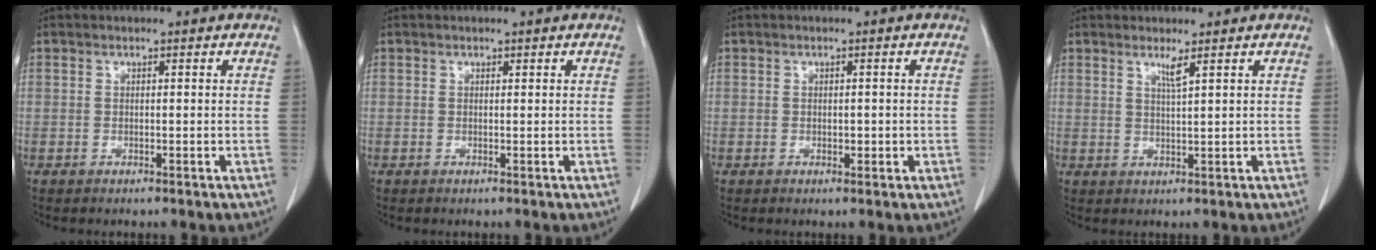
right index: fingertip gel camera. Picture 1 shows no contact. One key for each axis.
{"total": 0.0}
{"total": 1.3, "fx": -0.2, "fy": 1.0, "fz": 0.9, "tx": -0.010, "ty": 0.002, "tz": 0.001}
{"total": 2.0, "fx": 1.4, "fy": -0.4, "fz": 1.4, "tx": -0.027, "ty": -0.011, "tz": 0.028}